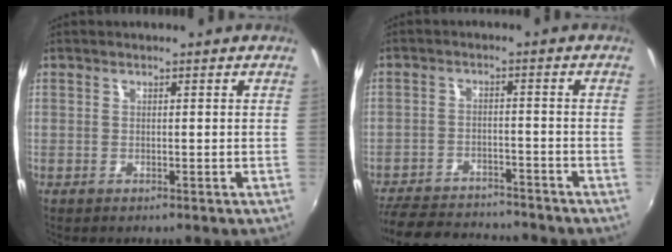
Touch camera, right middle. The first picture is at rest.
{"total": 15.8, "force": [-14.1, 4.4, 5.7], "torque": [-0.140, -0.007, -0.209]}